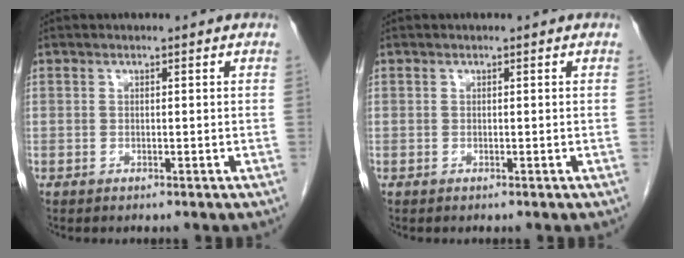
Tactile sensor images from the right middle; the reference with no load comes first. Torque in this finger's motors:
{"motor_torque": [0.00, 0.00, 0.00, -0.01]}